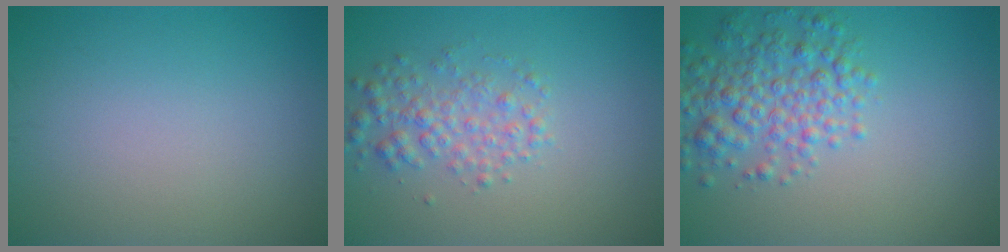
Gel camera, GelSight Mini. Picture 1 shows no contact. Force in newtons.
{"total": 2.9, "press": 2.9, "slide": 0.1}
{"total": 4.9, "press": 4.9, "slide": 0.2}